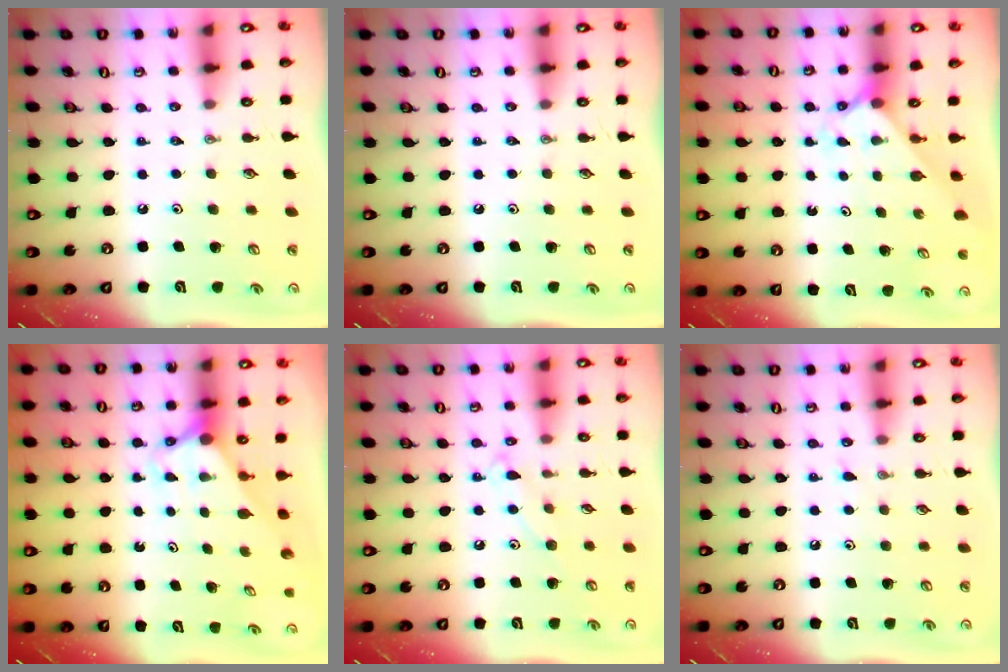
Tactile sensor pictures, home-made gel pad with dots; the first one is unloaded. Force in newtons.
{"total": 0.0}
{"total": 2.0, "press": 2.0, "slide": 0.2}
{"total": 3.0, "press": 3.0, "slide": 0.0}
{"total": 8.0, "press": 8.0, "slide": 0.7}
{"total": 4.5, "press": 4.5, "slide": 0.4}